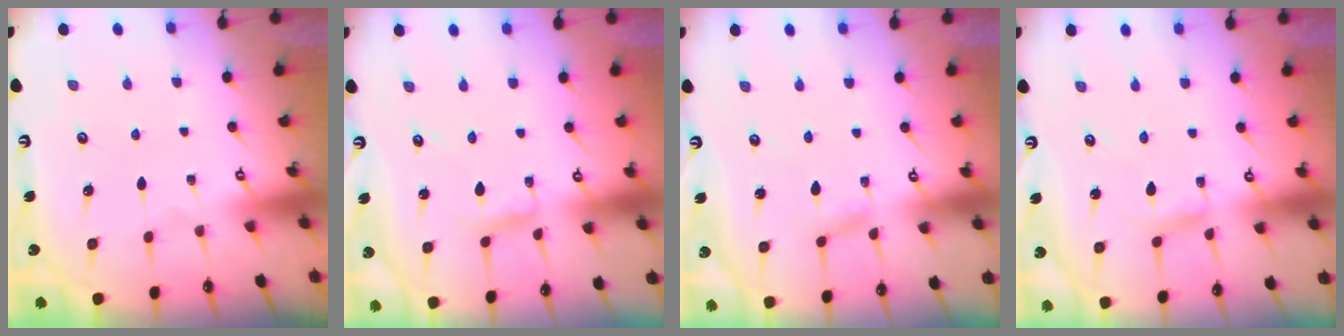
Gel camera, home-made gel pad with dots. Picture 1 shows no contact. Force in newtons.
{"total": 3.4, "press": 3.4, "slide": 0.3}
{"total": 2.4, "press": 2.4, "slide": 0.2}
{"total": 2.9, "press": 2.9, "slide": 0.2}